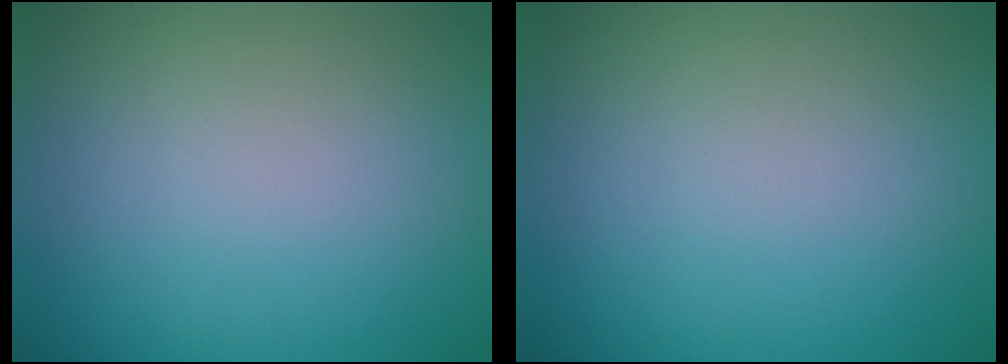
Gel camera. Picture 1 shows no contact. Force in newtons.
{"total": 0.0}